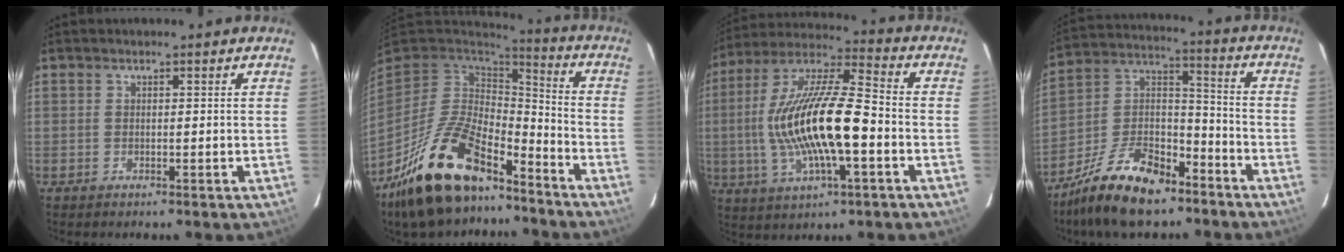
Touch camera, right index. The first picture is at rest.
{"total": 21.8, "force": [-14.9, 8.8, 13.3], "torque": [-0.270, -0.022, -0.257]}
{"total": 19.4, "force": [-3.0, 5.2, 18.4], "torque": [-0.362, 0.001, -0.057]}
{"total": 17.9, "force": [-12.3, 8.1, 10.1], "torque": [-0.210, 0.016, -0.217]}